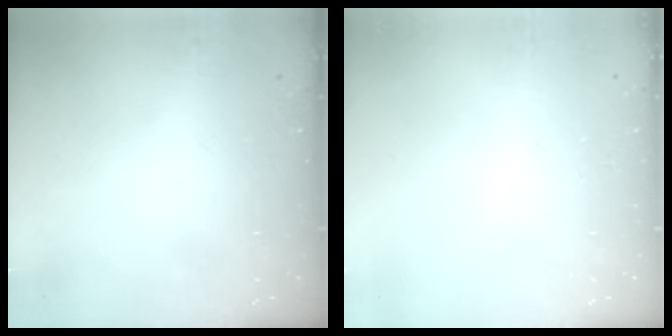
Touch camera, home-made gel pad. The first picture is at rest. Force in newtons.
{"total": 2.6, "press": 2.6, "slide": 0.2}